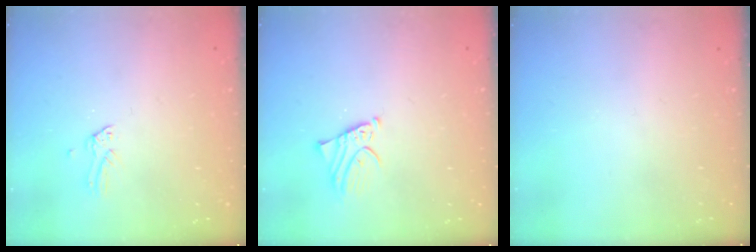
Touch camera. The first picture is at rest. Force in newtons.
{"total": 2.4, "press": 2.4, "slide": 0.2}
{"total": 0.0}